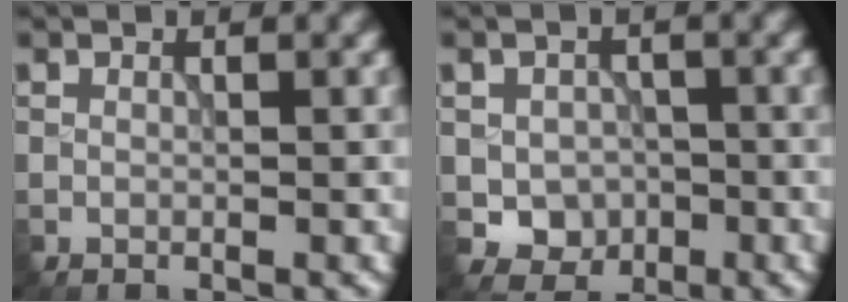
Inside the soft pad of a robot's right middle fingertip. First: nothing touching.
{"total": 3.4, "force": [-0.8, 3.0, 1.4], "torque": [-0.020, -0.009, -0.013]}